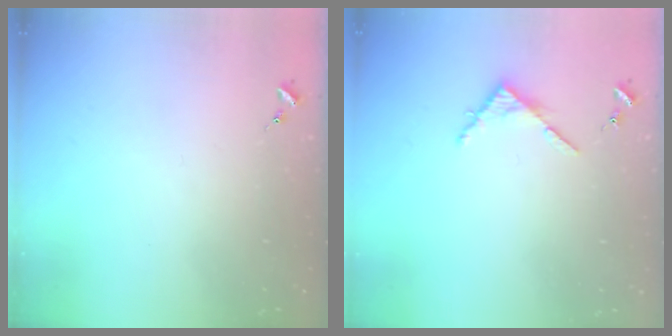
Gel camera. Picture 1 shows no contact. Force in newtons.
{"total": 3.8, "press": 3.8, "slide": 0.4}